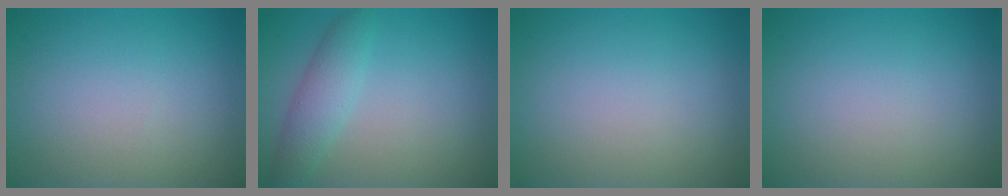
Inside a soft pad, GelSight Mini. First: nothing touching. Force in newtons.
{"total": 2.9, "press": 2.9, "slide": 0.2}
{"total": 0.0}
{"total": 0.0}